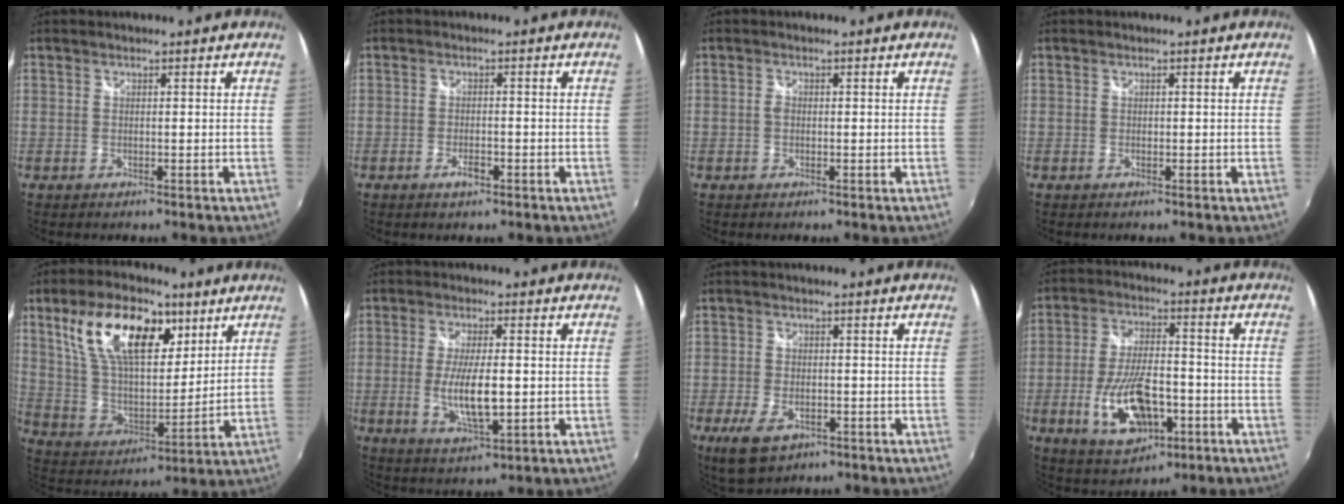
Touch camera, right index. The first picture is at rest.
{"total": 2.3, "force": [-1.4, 0.8, 1.6], "torque": [-0.035, -0.003, -0.026]}
{"total": 1.0, "force": [-0.1, 0.8, 0.6], "torque": [-0.010, 0.002, -0.004]}
{"total": 0.0}
{"total": 20.2, "force": [9.8, 10.2, 14.3], "torque": [-0.273, 0.023, 0.181]}
{"total": 8.7, "force": [-1.1, 2.5, 8.2], "torque": [-0.158, -0.014, -0.016]}
{"total": 7.7, "force": [-4.0, 4.2, 5.0], "torque": [-0.119, -0.018, -0.066]}
{"total": 13.7, "force": [-4.9, 6.2, 11.2], "torque": [-0.232, -0.009, -0.075]}